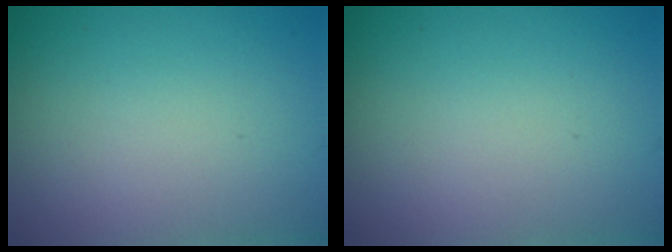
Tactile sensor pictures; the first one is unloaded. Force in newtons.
{"total": 0.0}